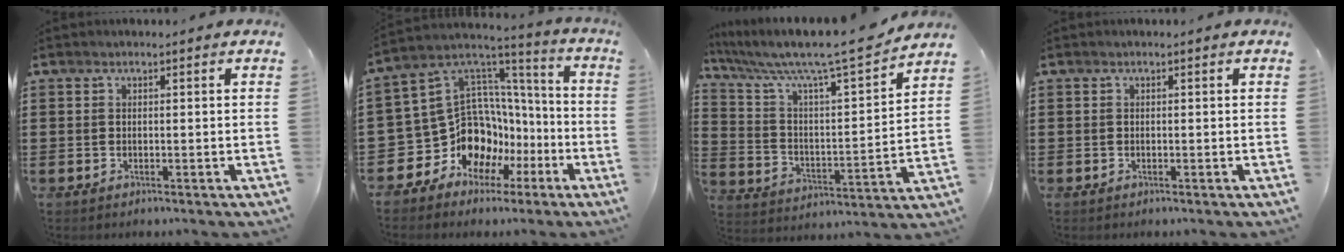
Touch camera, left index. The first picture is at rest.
{"total": 12.8, "force": [-3.9, 11.3, 4.7], "torque": [-0.142, -0.016, -0.055]}
{"total": 10.1, "force": [8.6, 0.6, 5.2], "torque": [-0.137, -0.060, 0.140]}
{"total": 0.0}